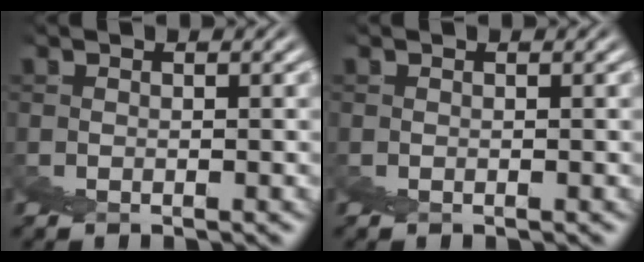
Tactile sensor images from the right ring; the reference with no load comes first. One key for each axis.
{"total": 0.0}